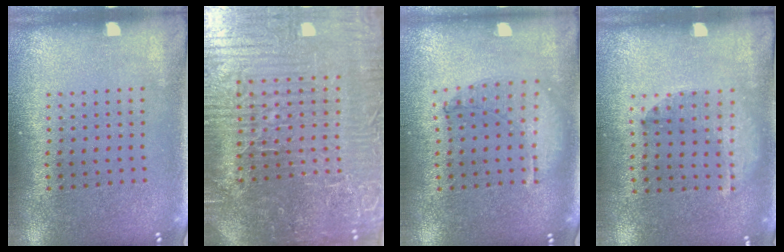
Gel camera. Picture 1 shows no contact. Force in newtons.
{"total": 6.9, "press": 6.2, "slide": 3.1}
{"total": 0.9, "press": 0.9, "slide": 0.3}
{"total": 1.0, "press": 1.0, "slide": 0.3}